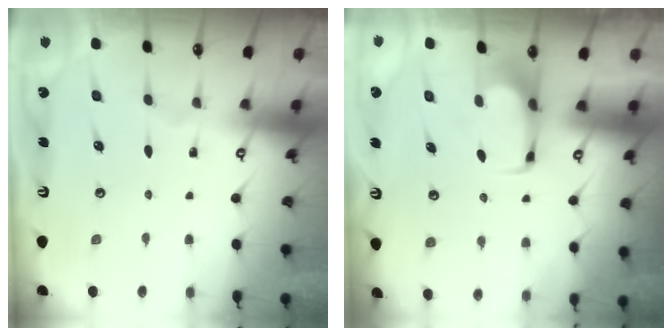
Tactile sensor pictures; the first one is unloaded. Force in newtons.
{"total": 1.7, "press": 1.7, "slide": 0.4}